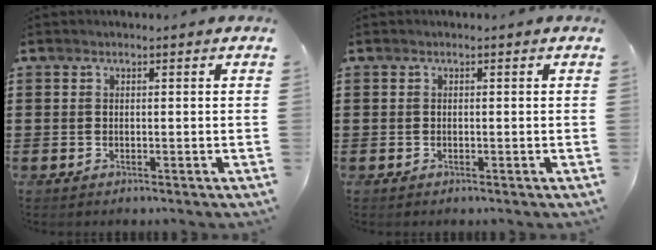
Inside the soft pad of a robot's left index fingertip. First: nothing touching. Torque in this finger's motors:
{"motor_torque": [-0.98, 1.16, -0.06, -0.01]}